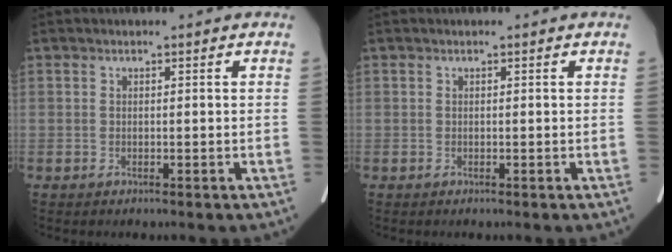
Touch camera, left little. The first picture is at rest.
{"total": 0.0}